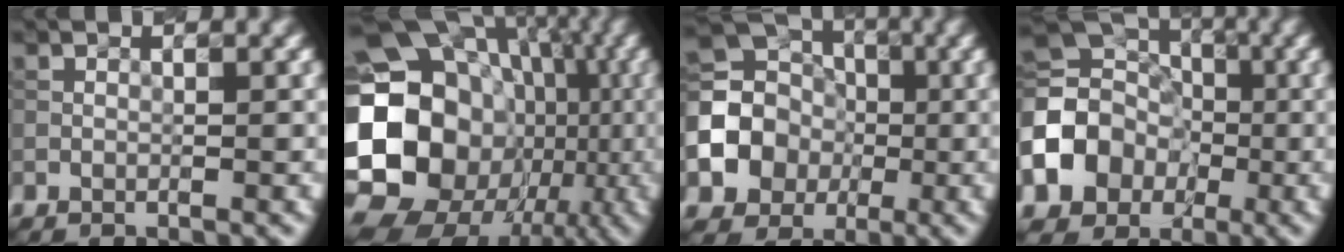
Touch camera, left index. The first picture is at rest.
{"total": 22.0, "force": [-1.6, 18.7, 11.4], "torque": [-0.204, 0.018, -0.054]}
{"total": 9.0, "force": [-1.4, 8.1, 3.6], "torque": [-0.063, -0.010, -0.046]}
{"total": 11.4, "force": [-2.7, 10.0, 4.9], "torque": [-0.110, -0.014, -0.068]}